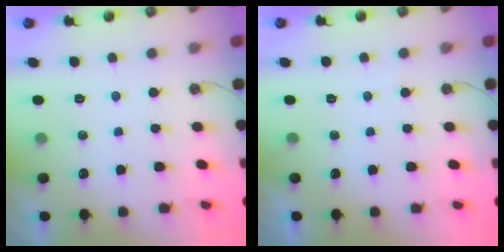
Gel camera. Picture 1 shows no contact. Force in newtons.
{"total": 4.0, "press": 4.0, "slide": 0.3}